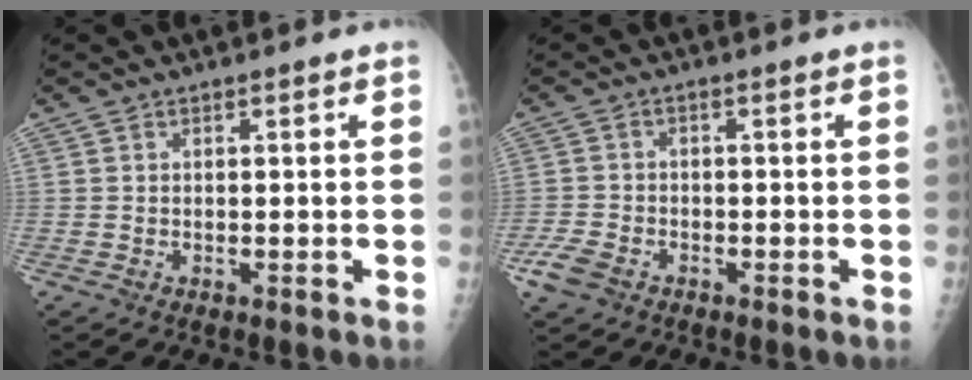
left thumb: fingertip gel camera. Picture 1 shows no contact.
{"total": 4.5, "force": [-2.6, 2.9, 2.3], "torque": [-0.056, 0.008, -0.047]}